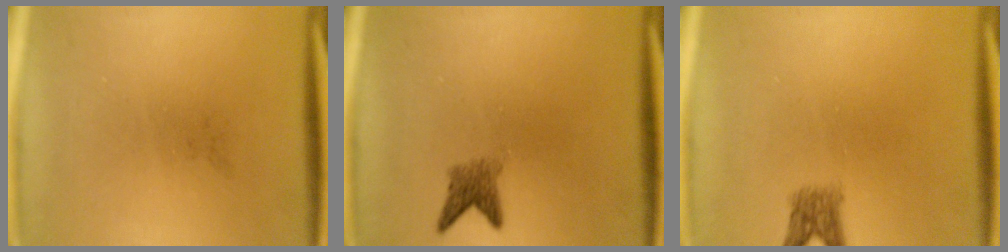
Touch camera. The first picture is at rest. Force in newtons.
{"total": 2.4}
{"total": 2.5}